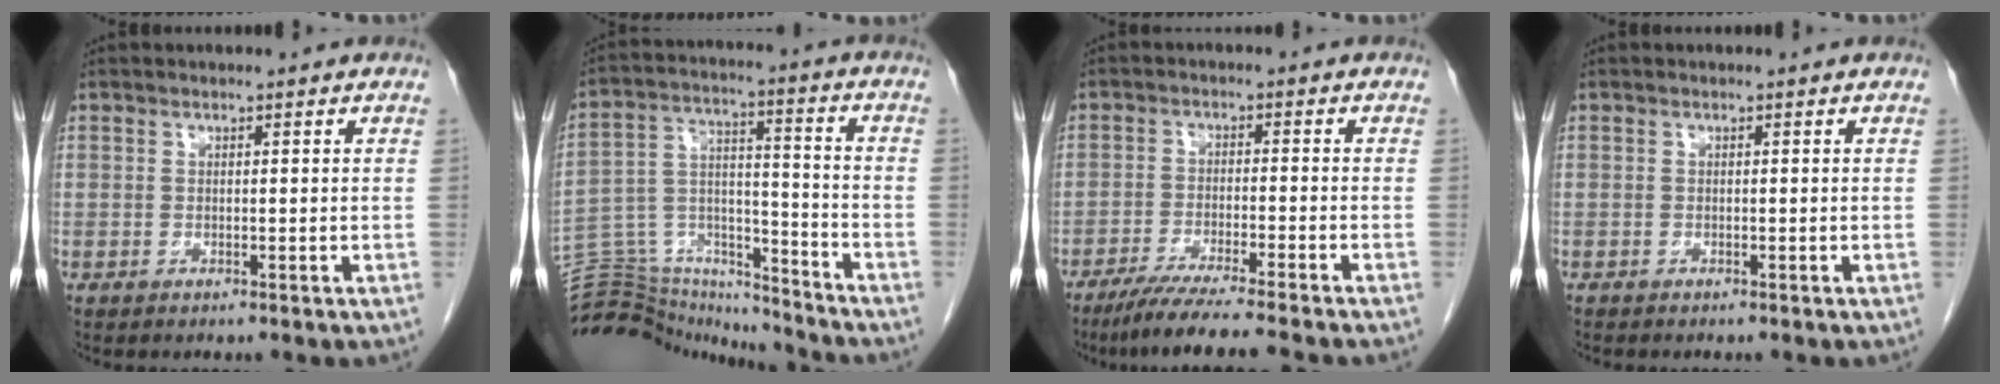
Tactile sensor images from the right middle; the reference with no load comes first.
{"total": 18.3, "force": [-17.9, 3.1, 2.5], "torque": [-0.055, 0.048, -0.281]}
{"total": 10.3, "force": [-8.7, -1.2, 5.3], "torque": [-0.065, -0.033, -0.139]}
{"total": 0.0}